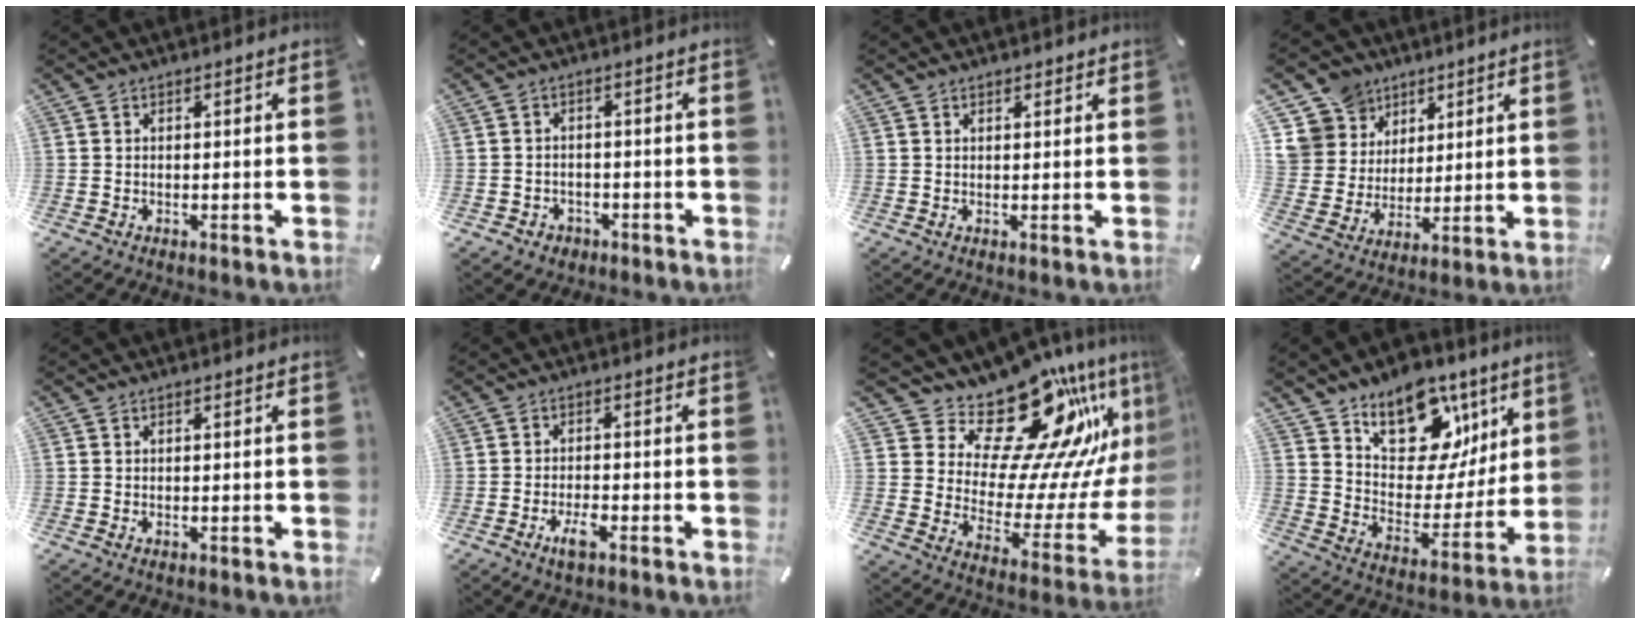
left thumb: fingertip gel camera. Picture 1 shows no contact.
{"total": 3.0, "force": [-1.6, 2.5, 0.4], "torque": [-0.005, 0.010, -0.032]}
{"total": 0.7, "force": [0.5, 0.5, 0.2], "torque": [-0.004, 0.001, 0.009]}
{"total": 11.4, "force": [5.9, 9.8, 0.8], "torque": [-0.029, -0.039, 0.122]}
{"total": 0.0}
{"total": 3.8, "force": [-2.2, 1.6, 2.7], "torque": [-0.055, 0.007, -0.043]}
{"total": 24.3, "force": [17.4, 10.3, 13.4], "torque": [-0.194, -0.143, 0.298]}
{"total": 16.1, "force": [10.9, 9.9, 6.6], "torque": [-0.086, -0.088, 0.192]}